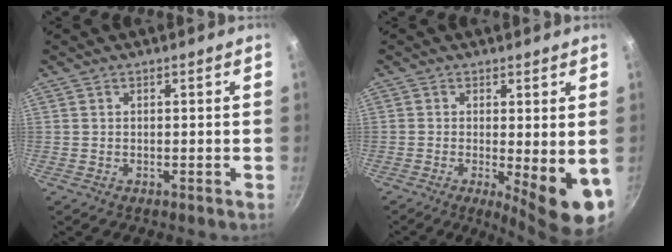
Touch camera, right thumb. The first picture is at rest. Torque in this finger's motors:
{"motor_torque": [0.10, 1.23, 0.09, -0.06, 0.30]}